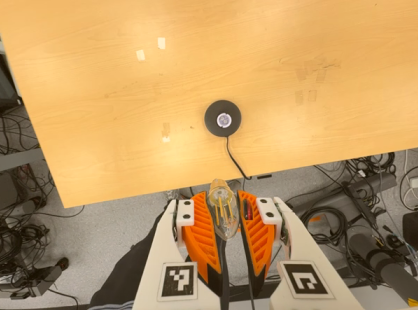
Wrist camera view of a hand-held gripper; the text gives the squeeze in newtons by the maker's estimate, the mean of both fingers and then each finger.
{"total": 19.6, "left": 23.9, "right": 15.3}